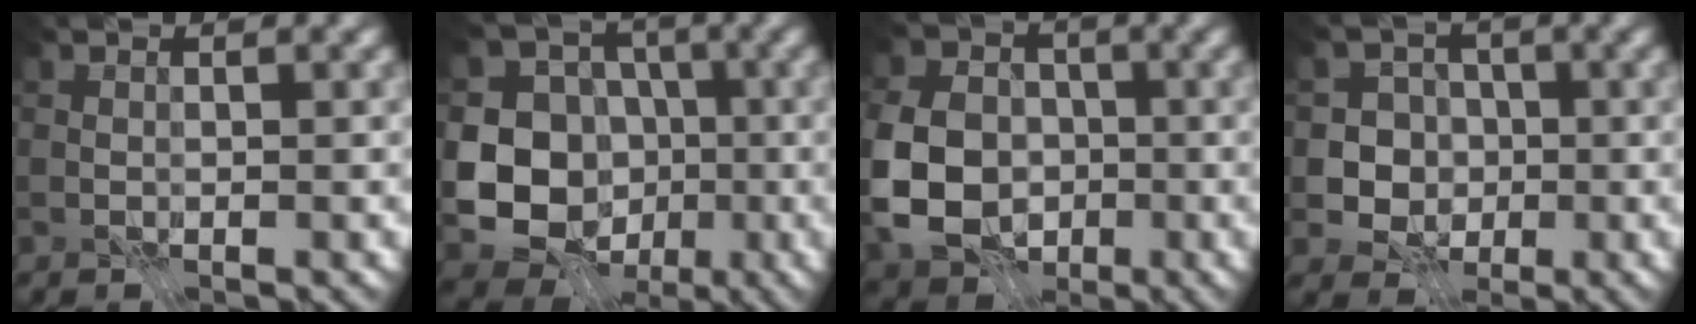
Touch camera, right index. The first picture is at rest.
{"total": 10.1, "force": [-2.1, 9.1, 4.0], "torque": [-0.057, -0.013, -0.057]}
{"total": 8.8, "force": [-2.0, 7.1, 4.9], "torque": [-0.116, 0.001, -0.051]}
{"total": 4.2, "force": [-0.8, 3.9, 1.4], "torque": [-0.003, 0.005, -0.039]}